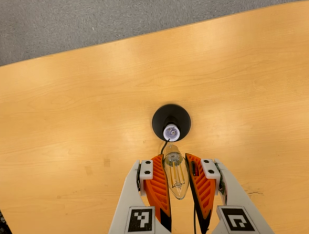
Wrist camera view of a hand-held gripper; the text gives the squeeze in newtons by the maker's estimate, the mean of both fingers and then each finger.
{"total": 21.6, "left": 23.9, "right": 19.4}